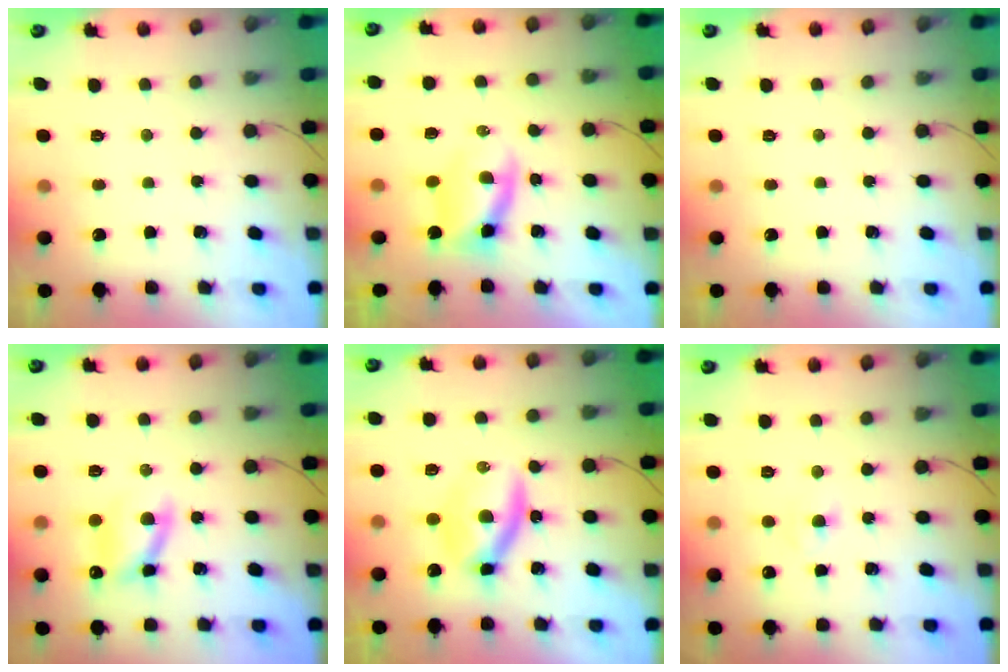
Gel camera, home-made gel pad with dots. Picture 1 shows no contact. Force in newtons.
{"total": 3.5, "press": 3.4, "slide": 0.9}
{"total": 0.0}
{"total": 9.4, "press": 9.3, "slide": 1.4}
{"total": 5.8, "press": 5.8, "slide": 0.7}
{"total": 2.4, "press": 2.1, "slide": 1.0}